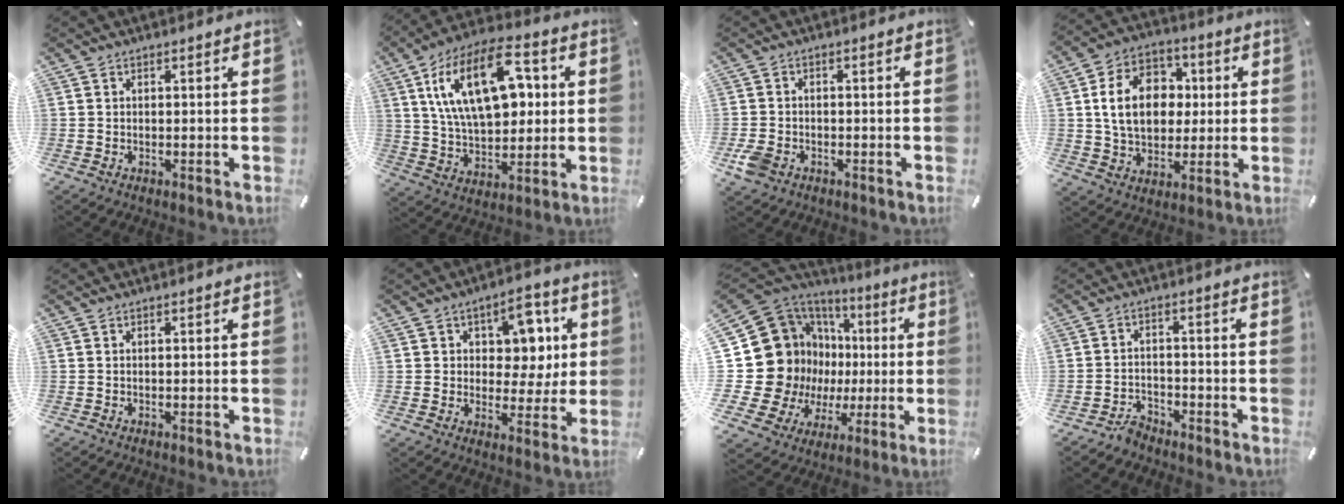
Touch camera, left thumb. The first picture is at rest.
{"total": 21.0, "force": [6.7, 11.9, 16.0], "torque": [-0.299, -0.003, 0.106]}
{"total": 4.3, "force": [-2.2, 3.0, 2.2], "torque": [-0.061, 0.003, -0.046]}
{"total": 15.0, "force": [1.7, 11.8, 9.1], "torque": [-0.166, 0.015, 0.031]}
{"total": 0.0}
{"total": 9.8, "force": [3.4, 7.8, 4.9], "torque": [-0.057, -0.020, 0.058]}
{"total": 25.4, "force": [3.3, 20.5, 14.6], "torque": [-0.295, -0.061, 0.117]}
{"total": 3.8, "force": [-3.4, 1.6, 0.7], "torque": [-0.018, 0.020, -0.069]}